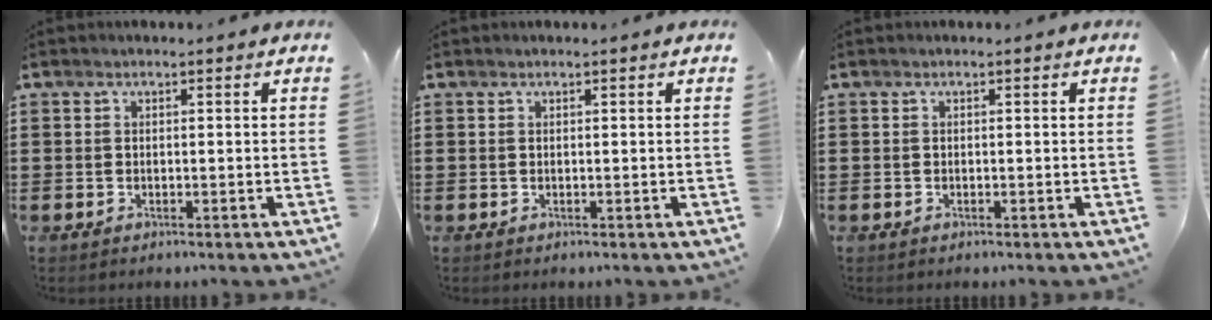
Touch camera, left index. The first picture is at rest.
{"total": 0.0}
{"total": 0.0}